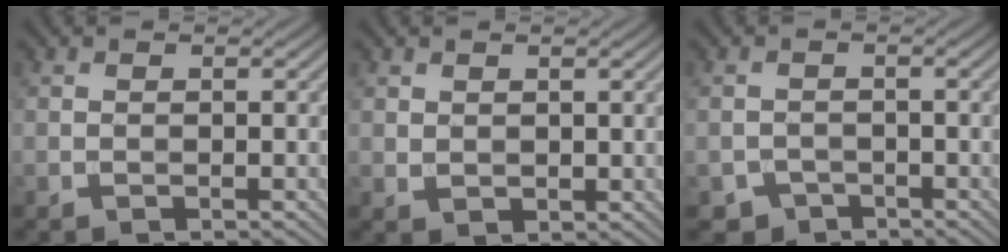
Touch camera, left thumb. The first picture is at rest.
{"total": 1.4, "force": [0.9, 0.9, 0.4], "torque": [-0.011, -0.005, 0.024]}
{"total": 2.5, "force": [-1.8, 1.6, 0.3], "torque": [0.000, -0.004, -0.037]}